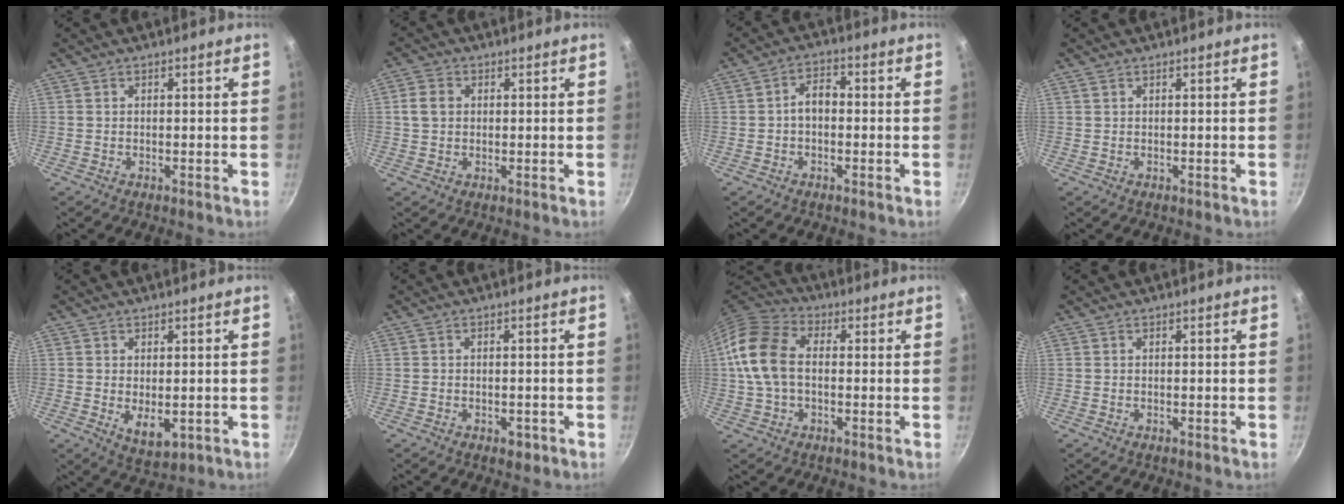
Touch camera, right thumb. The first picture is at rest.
{"total": 4.2, "force": [0.6, 3.3, 2.4], "torque": [-0.036, 0.005, 0.007]}
{"total": 4.2, "force": [-0.5, 2.7, 3.2], "torque": [-0.039, 0.018, -0.015]}
{"total": 0.0}
{"total": 5.5, "force": [-0.6, 3.1, 4.5], "torque": [-0.068, -0.015, 0.001]}
{"total": 2.3, "force": [-1.1, 1.4, 1.4], "torque": [-0.017, 0.006, -0.009]}
{"total": 12.5, "force": [0.2, 8.3, 9.3], "torque": [-0.173, 0.027, -0.011]}
{"total": 0.0}